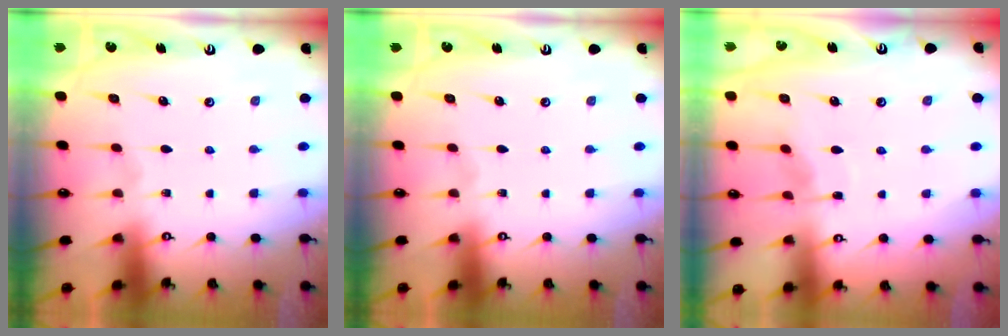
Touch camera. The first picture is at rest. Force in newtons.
{"total": 0.0}
{"total": 3.7, "press": 3.7, "slide": 0.5}